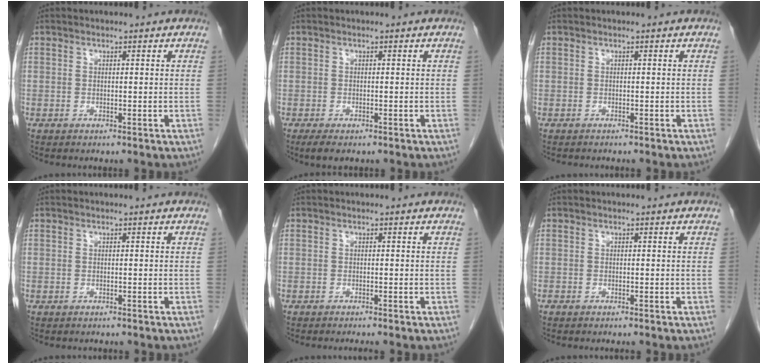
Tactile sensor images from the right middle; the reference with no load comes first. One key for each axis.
{"total": 2.7, "fx": -1.9, "fy": 1.0, "fz": 1.7, "tx": -0.032, "ty": -0.006, "tz": -0.026}
{"total": 1.4, "fx": -1.3, "fy": 0.3, "fz": 0.4, "tx": -0.013, "ty": -0.003, "tz": -0.014}
{"total": 0.7, "fx": -0.6, "fy": 0.2, "fz": 0.1, "tx": -0.011, "ty": -0.002, "tz": -0.010}
{"total": 1.2, "fx": -1.0, "fy": -0.3, "fz": 0.4, "tx": -0.005, "ty": 0.001, "tz": -0.015}
{"total": 1.2, "fx": -1.1, "fy": 0.2, "fz": 0.5, "tx": -0.009, "ty": -0.001, "tz": -0.014}